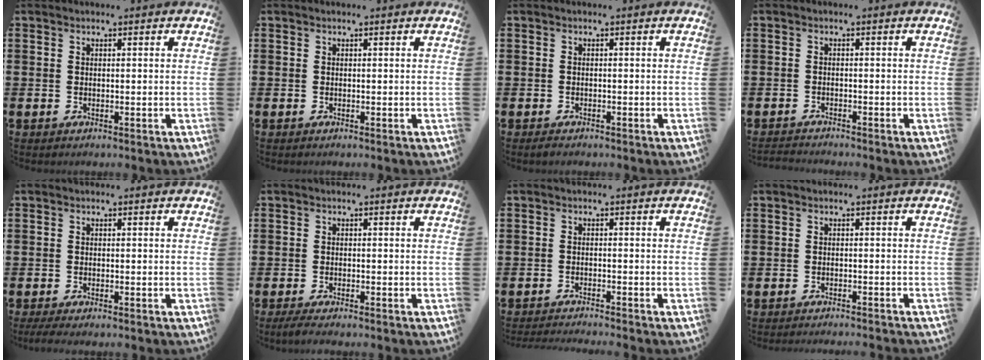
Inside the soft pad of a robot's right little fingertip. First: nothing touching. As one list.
[{"total": 0.0}, {"total": 0.5, "force": [-0.4, 0.2, 0.3], "torque": [-0.009, 0.001, -0.008]}, {"total": 1.1, "force": [-1.1, -0.1, 0.0], "torque": [-0.003, 0.000, -0.022]}, {"total": 1.0, "force": [-0.7, 0.1, 0.8], "torque": [-0.014, -0.004, -0.012]}, {"total": 1.3, "force": [-1.0, 0.1, 0.8], "torque": [-0.016, -0.003, -0.018]}, {"total": 1.3, "force": [-1.2, -0.2, 0.1], "torque": [-0.002, 0.000, -0.024]}, {"total": 0.9, "force": [-0.9, -0.2, 0.0], "torque": [0.000, 0.000, -0.018]}]